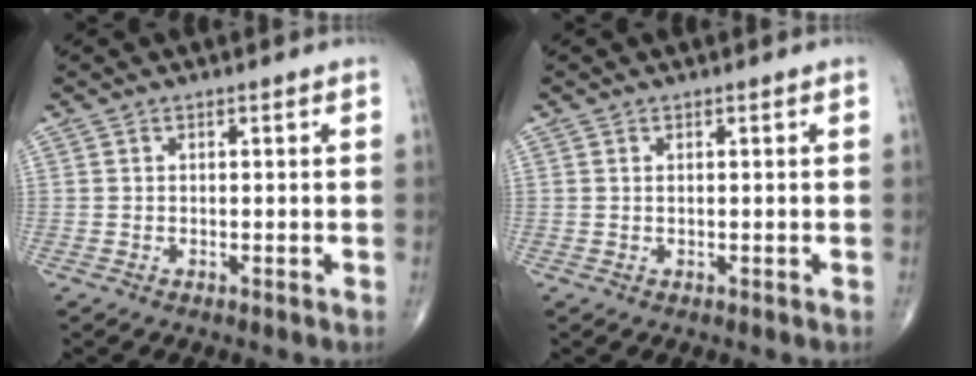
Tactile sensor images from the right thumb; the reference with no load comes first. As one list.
[{"total": 0.0}]